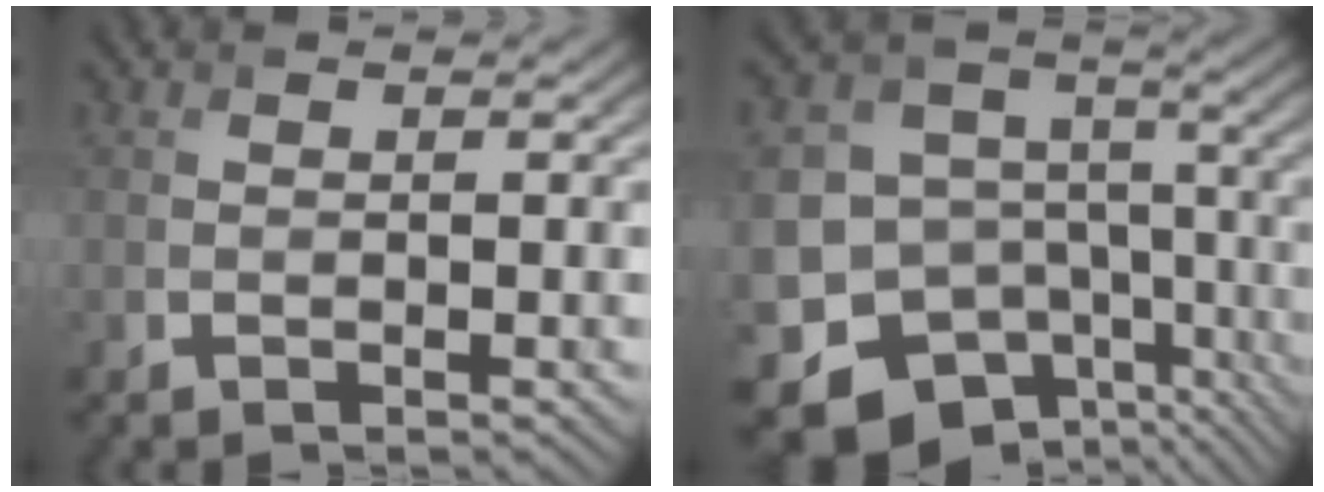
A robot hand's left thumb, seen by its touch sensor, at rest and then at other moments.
{"total": 16.9, "force": [-8.5, 12.9, 6.9], "torque": [-0.188, -0.044, -0.100]}